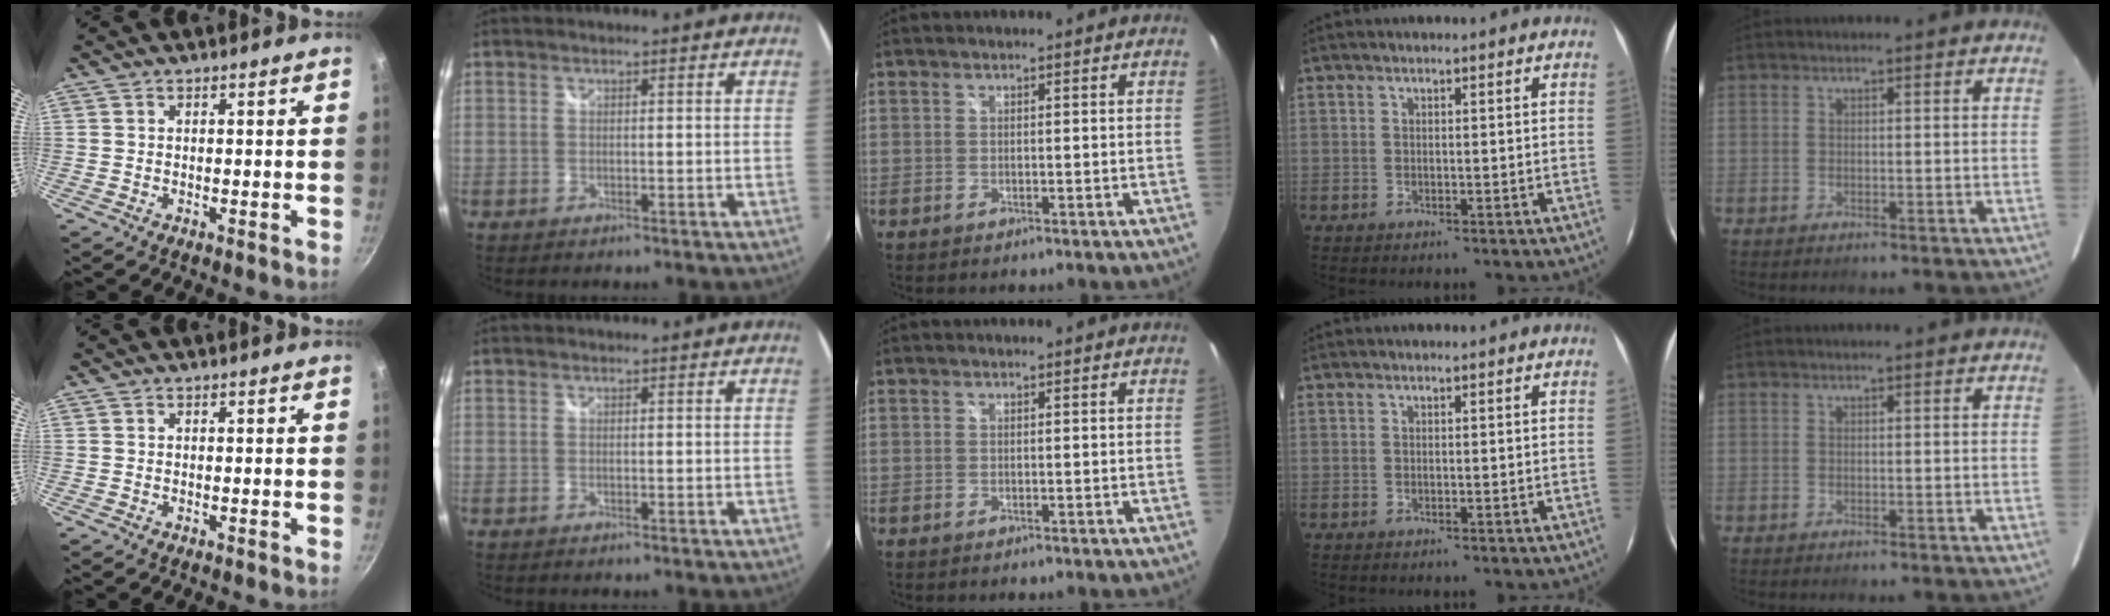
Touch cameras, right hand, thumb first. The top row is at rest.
{}